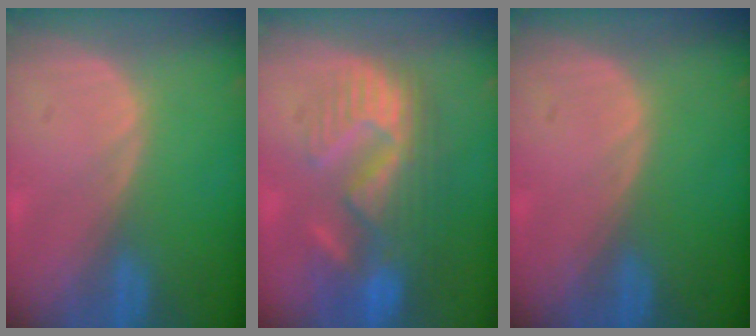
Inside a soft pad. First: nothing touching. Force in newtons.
{"total": 11.0, "press": 9.8, "slide": 5.0}
{"total": 0.0}